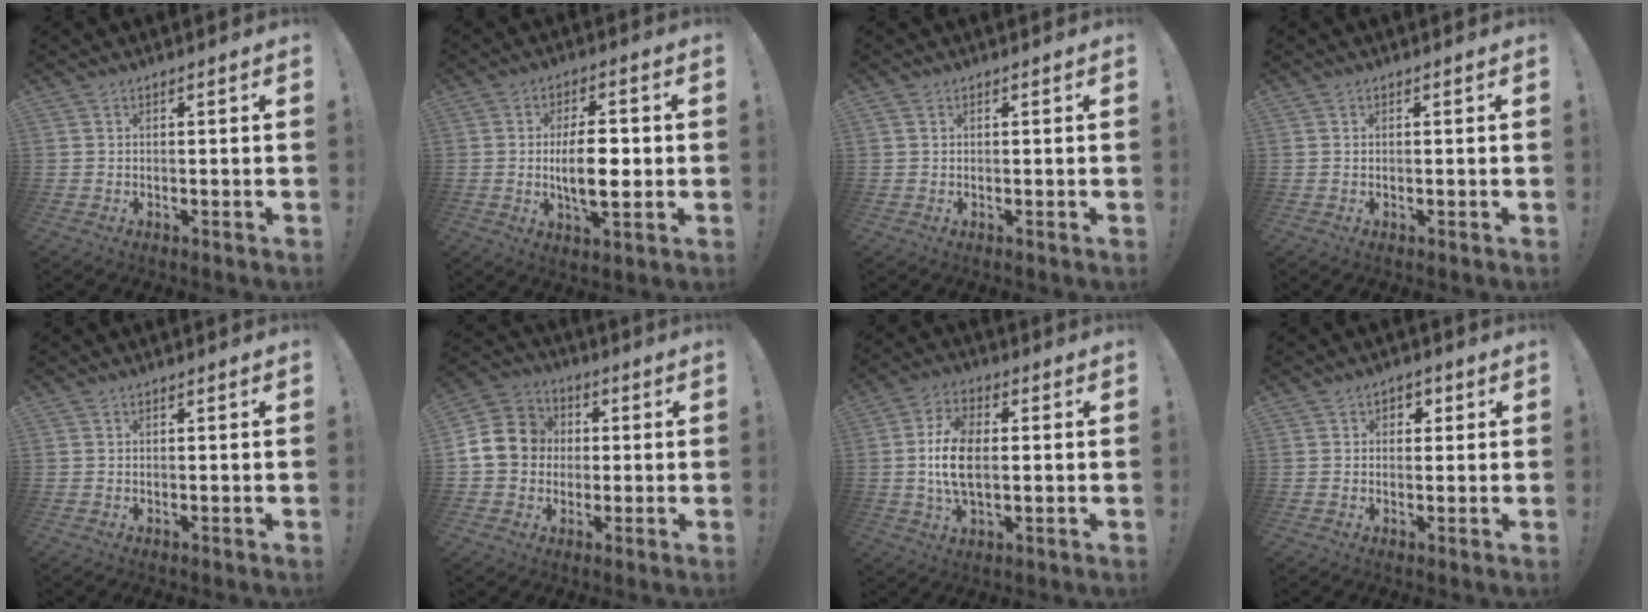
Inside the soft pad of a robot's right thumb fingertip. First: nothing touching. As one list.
[{"total": 10.7, "force": [-0.5, 4.1, 9.9], "torque": [-0.166, -0.011, -0.019]}, {"total": 0.6, "force": [0.4, 0.4, 0.1], "torque": [0.000, 0.000, 0.007]}, {"total": 0.0}, {"total": 0.0}, {"total": 12.6, "force": [0.7, 11.5, 5.3], "torque": [-0.081, 0.010, 0.020]}, {"total": 11.5, "force": [0.2, 6.6, 9.4], "torque": [-0.176, -0.001, 0.003]}, {"total": 2.7, "force": [0.3, 2.6, 1.0], "torque": [-0.007, 0.002, 0.001]}]